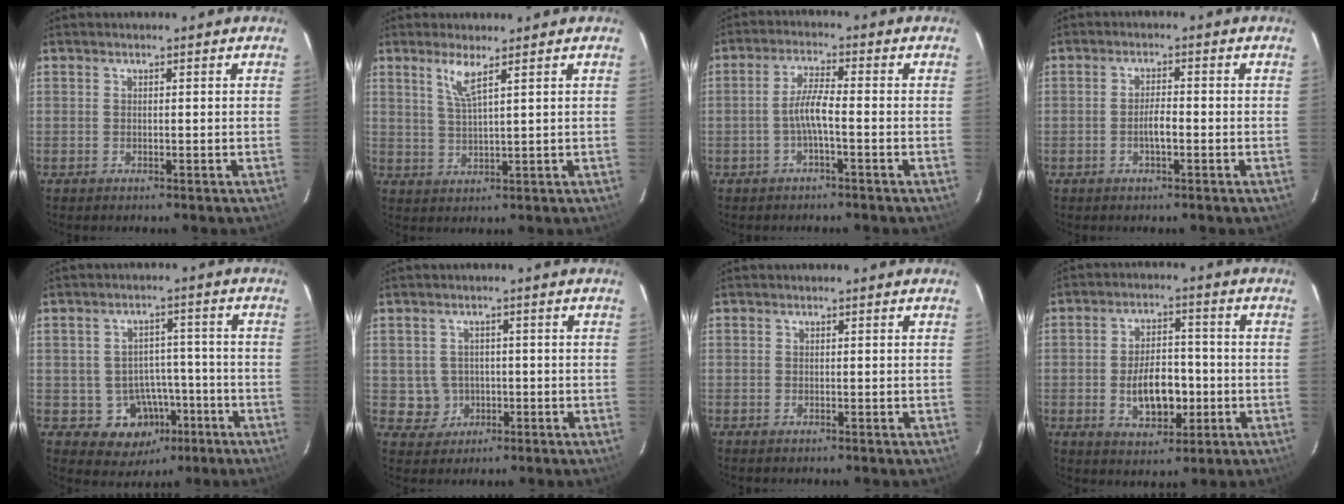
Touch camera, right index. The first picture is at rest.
{"total": 3.9, "force": [2.4, -0.1, 3.1], "torque": [-0.066, -0.006, 0.048]}
{"total": 4.1, "force": [-1.5, 0.3, 3.8], "torque": [-0.081, 0.008, -0.030]}
{"total": 2.6, "force": [-1.0, 0.7, 2.3], "torque": [-0.045, 0.002, -0.017]}
{"total": 8.7, "force": [-3.7, 7.5, 2.5], "torque": [-0.049, 0.033, -0.026]}
{"total": 4.5, "force": [-0.6, 4.4, 0.4], "torque": [-0.018, 0.015, 0.001]}
{"total": 0.0}
{"total": 9.6, "force": [-2.2, 5.5, 7.5], "torque": [-0.141, 0.011, -0.022]}